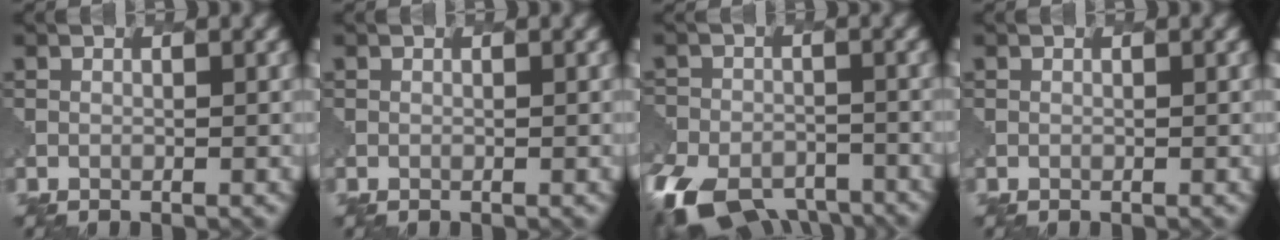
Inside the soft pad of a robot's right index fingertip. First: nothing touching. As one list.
[{"total": 0.0}, {"total": 11.2, "force": [-8.3, 6.0, 4.5], "torque": [-0.081, -0.027, -0.127]}, {"total": 0.0}]